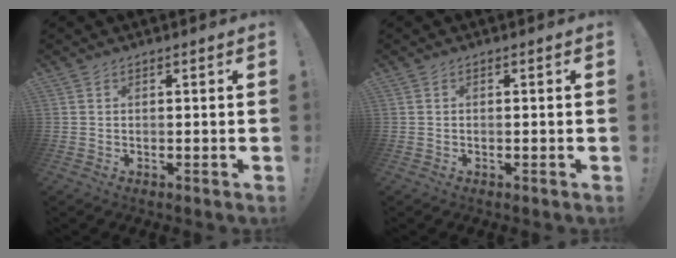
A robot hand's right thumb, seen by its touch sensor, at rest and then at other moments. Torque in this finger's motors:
{"motor_torque": [-0.05, 0.09, 0.10, -0.02, 0.00]}